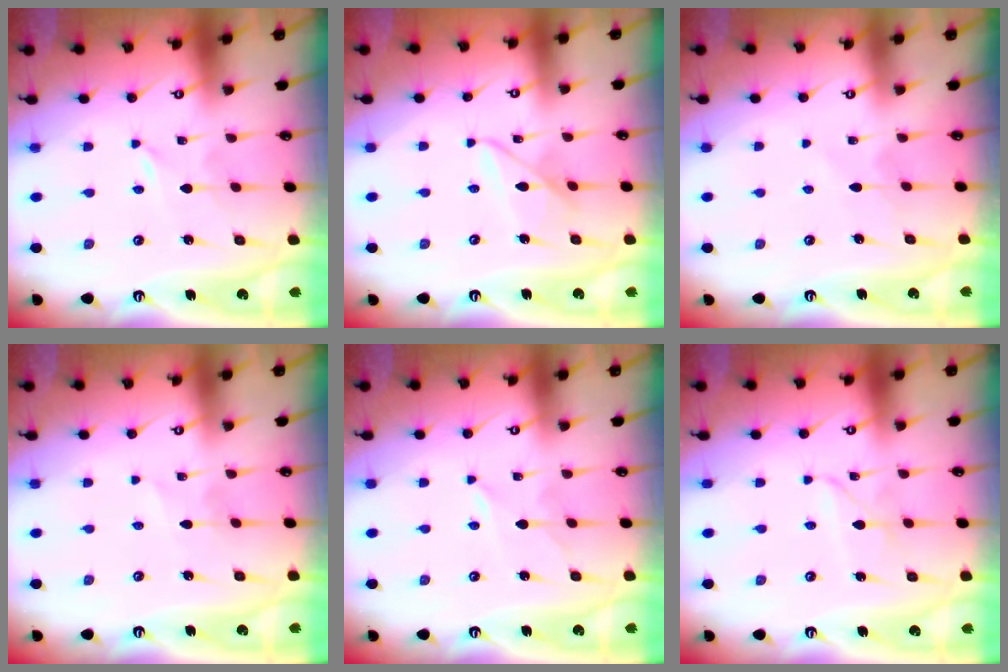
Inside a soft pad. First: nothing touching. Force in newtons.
{"total": 7.9, "press": 7.9, "slide": 0.4}
{"total": 4.2, "press": 4.2, "slide": 0.5}
{"total": 1.5, "press": 1.5, "slide": 0.1}
{"total": 3.0, "press": 2.9, "slide": 0.4}
{"total": 2.7, "press": 2.7, "slide": 0.2}